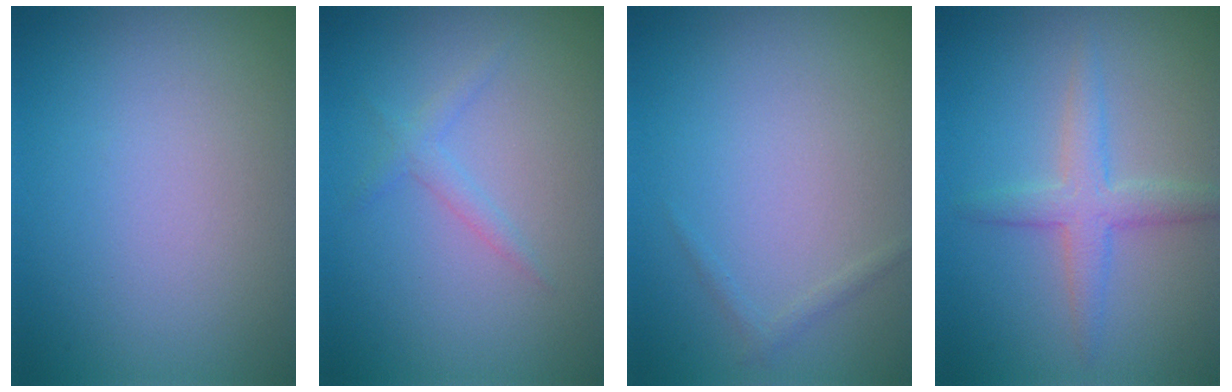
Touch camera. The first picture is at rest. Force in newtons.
{"total": 1.3, "press": 1.2, "slide": 0.1}
{"total": 0.6, "press": 0.6, "slide": 0.1}
{"total": 3.0, "press": 3.0, "slide": 0.1}